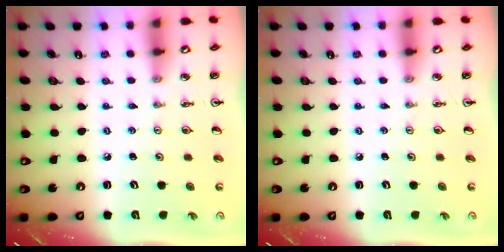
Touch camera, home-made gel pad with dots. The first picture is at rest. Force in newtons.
{"total": 0.0}